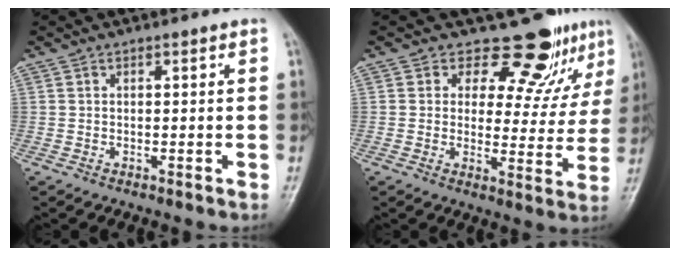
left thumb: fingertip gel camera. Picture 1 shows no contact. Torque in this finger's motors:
{"motor_torque": [-0.25, 0.39, -0.46, -0.42, -0.07]}